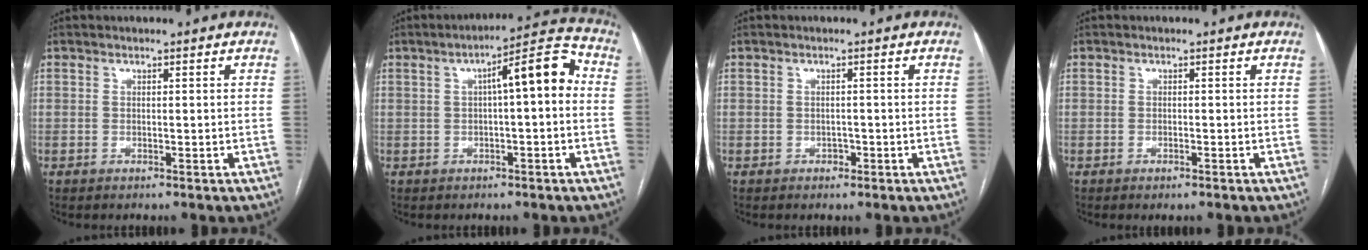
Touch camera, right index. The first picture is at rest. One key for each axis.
{"total": 8.8, "fx": 1.0, "fy": 1.6, "fz": 8.6, "tx": -0.122, "ty": 0.033, "tz": 0.009}
{"total": 1.0, "fx": -0.5, "fy": 0.8, "fz": 0.4, "tx": -0.005, "ty": 0.003, "tz": -0.007}
{"total": 0.9, "fx": -0.6, "fy": 0.0, "fz": 0.7, "tx": -0.013, "ty": -0.002, "tz": -0.008}